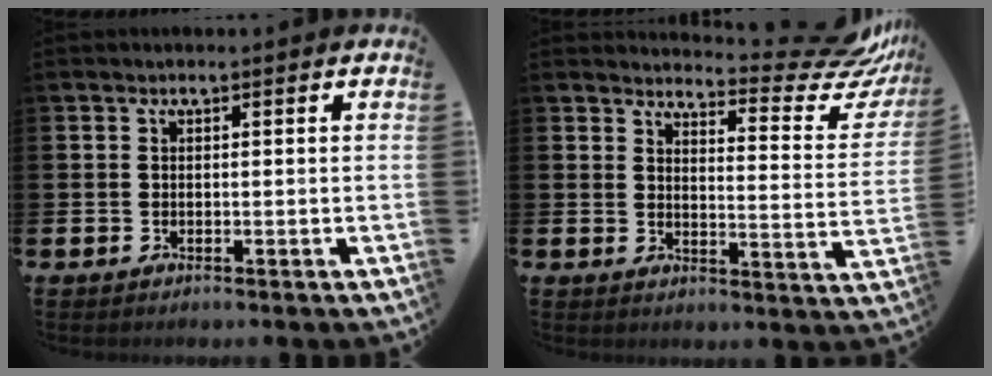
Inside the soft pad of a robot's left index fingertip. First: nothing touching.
{"total": 6.6, "force": [5.9, 1.5, 2.7], "torque": [-0.038, -0.054, 0.093]}